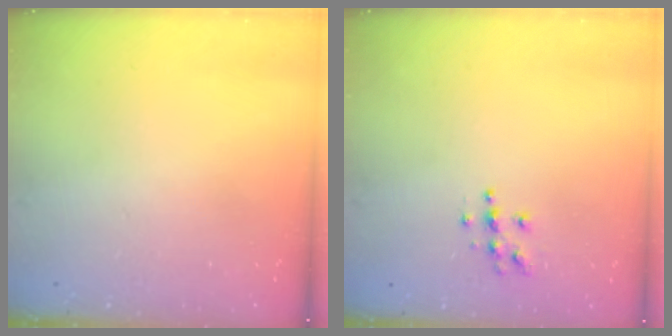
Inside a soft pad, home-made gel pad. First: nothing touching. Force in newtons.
{"total": 6.1, "press": 6.1, "slide": 0.4}